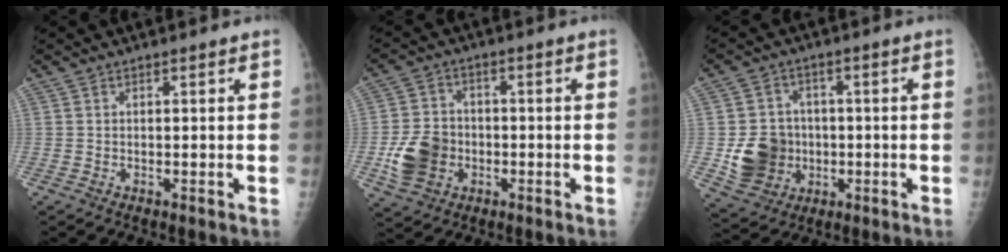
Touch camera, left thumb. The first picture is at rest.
{"total": 9.4, "force": [-2.3, 7.6, 4.9], "torque": [-0.080, 0.013, -0.041]}
{"total": 10.5, "force": [-1.2, 9.4, 4.4], "torque": [-0.046, 0.003, -0.012]}